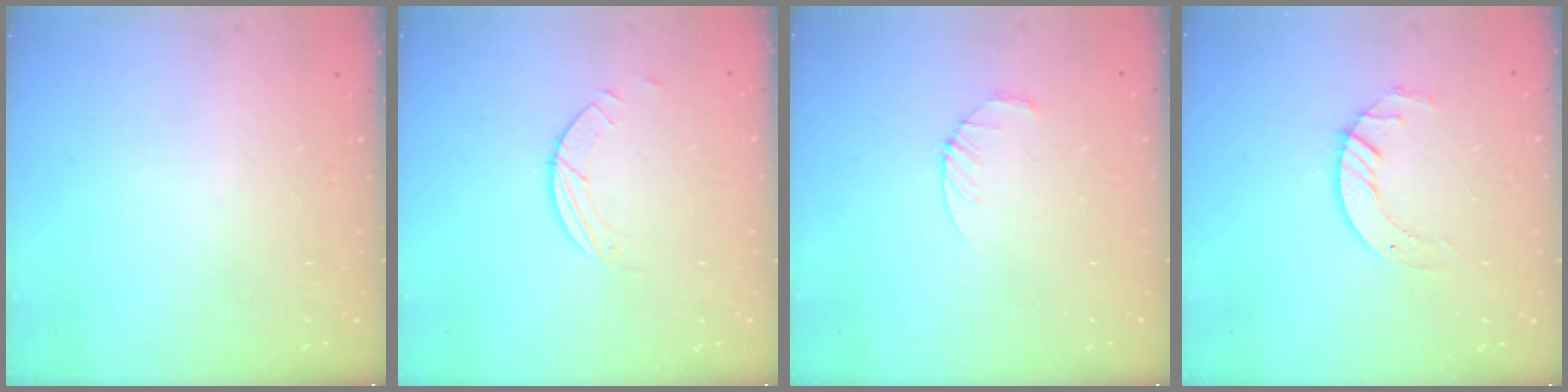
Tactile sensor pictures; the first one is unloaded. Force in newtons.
{"total": 2.0, "press": 2.0, "slide": 0.2}
{"total": 3.2, "press": 3.1, "slide": 0.4}
{"total": 5.7, "press": 5.7, "slide": 0.4}